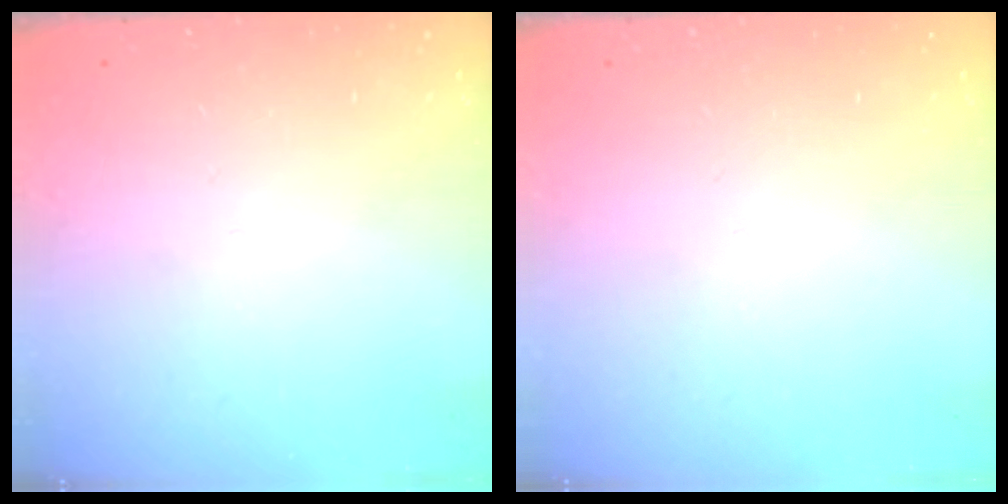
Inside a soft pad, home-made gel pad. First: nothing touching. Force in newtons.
{"total": 0.0}